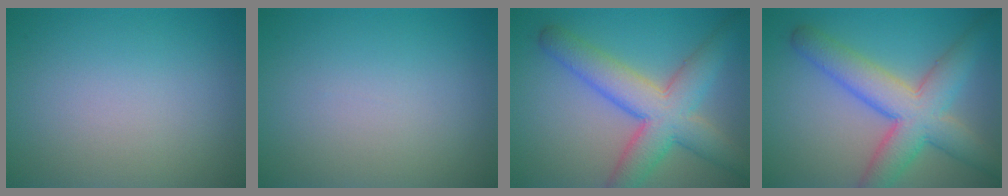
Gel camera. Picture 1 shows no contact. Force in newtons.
{"total": 0.0}
{"total": 7.7, "press": 7.7, "slide": 0.3}
{"total": 7.7, "press": 7.7, "slide": 0.3}